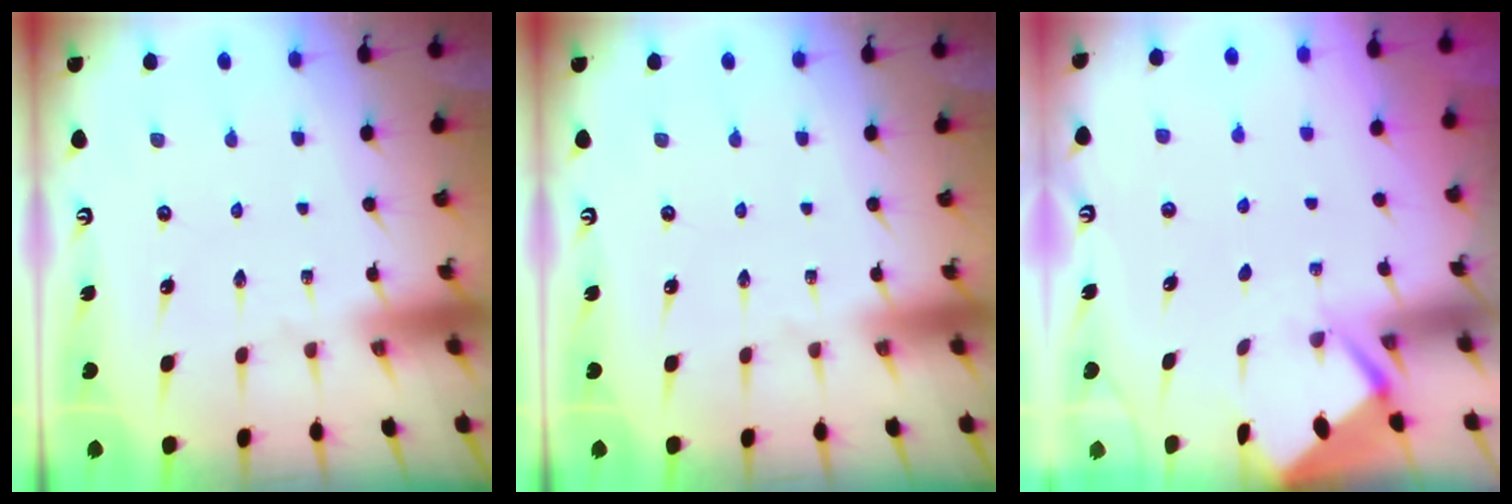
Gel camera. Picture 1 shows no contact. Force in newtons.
{"total": 0.0}
{"total": 2.8, "press": 2.8, "slide": 0.3}